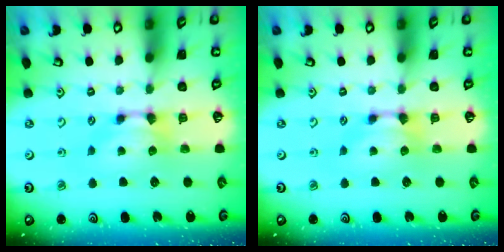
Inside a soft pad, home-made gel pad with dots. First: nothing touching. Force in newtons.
{"total": 0.0}